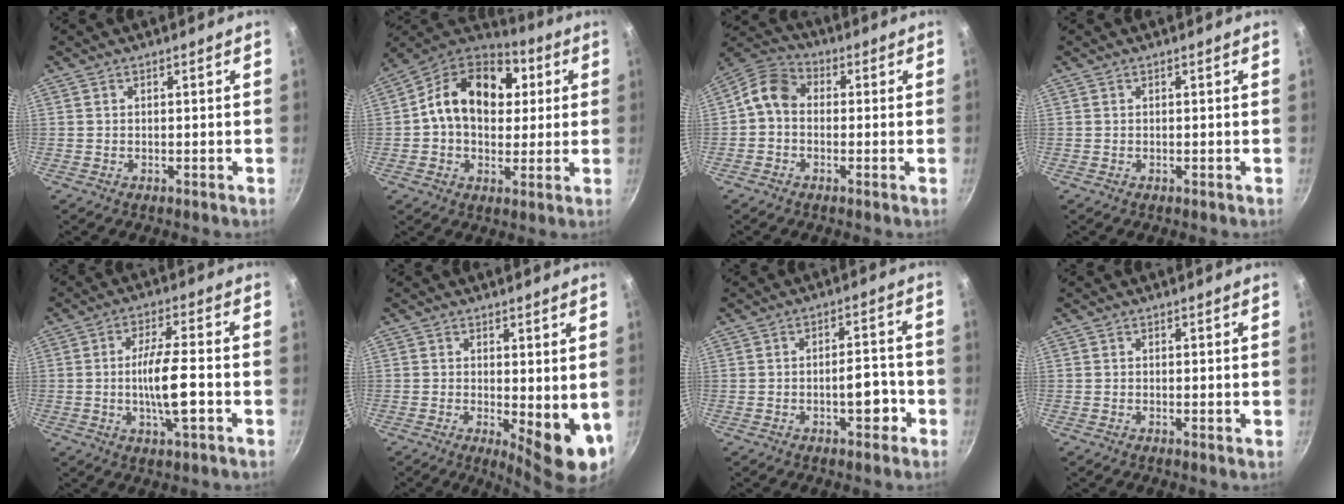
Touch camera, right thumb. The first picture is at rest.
{"total": 18.9, "force": [3.6, 13.7, 12.4], "torque": [-0.173, 0.018, 0.041]}
{"total": 6.8, "force": [-0.6, 5.4, 4.1], "torque": [-0.070, 0.028, -0.032]}
{"total": 0.0}
{"total": 9.3, "force": [-1.8, 1.9, 9.0], "torque": [-0.163, 0.010, -0.036]}
{"total": 8.8, "force": [0.0, 3.5, 8.1], "torque": [-0.090, -0.015, 0.008]}
{"total": 6.0, "force": [-2.3, 2.7, 4.9], "torque": [-0.045, 0.022, -0.031]}
{"total": 0.5, "force": [0.1, 0.2, 0.5], "torque": [-0.007, -0.004, -0.001]}